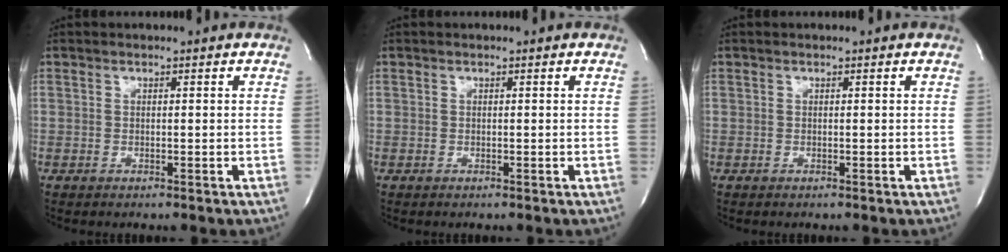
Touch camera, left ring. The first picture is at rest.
{"total": 0.0}
{"total": 0.0}